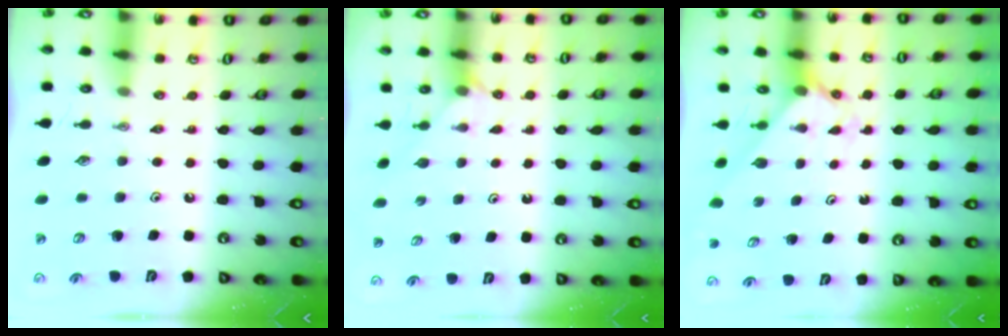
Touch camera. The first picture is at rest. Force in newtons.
{"total": 2.7, "press": 2.7, "slide": 0.3}
{"total": 2.0, "press": 2.0, "slide": 0.2}